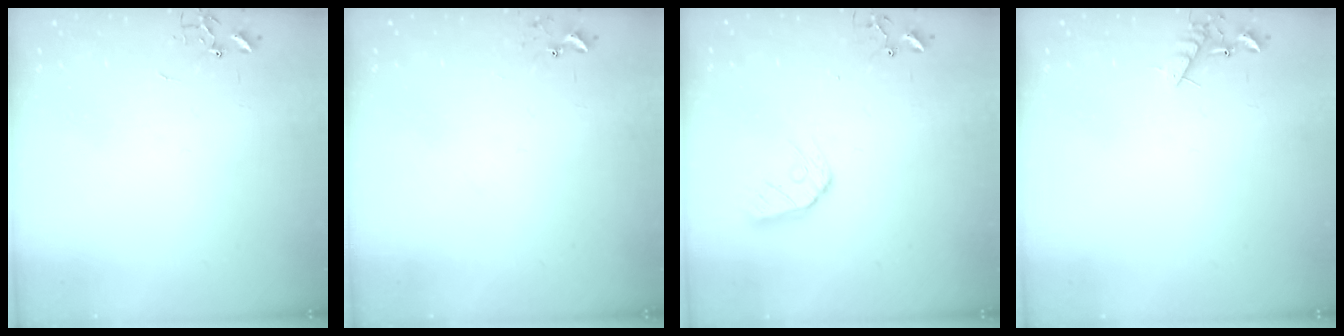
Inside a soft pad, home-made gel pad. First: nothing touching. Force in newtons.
{"total": 5.8, "press": 5.8, "slide": 0.6}
{"total": 9.5, "press": 9.5, "slide": 0.8}
{"total": 8.8, "press": 8.8, "slide": 1.0}